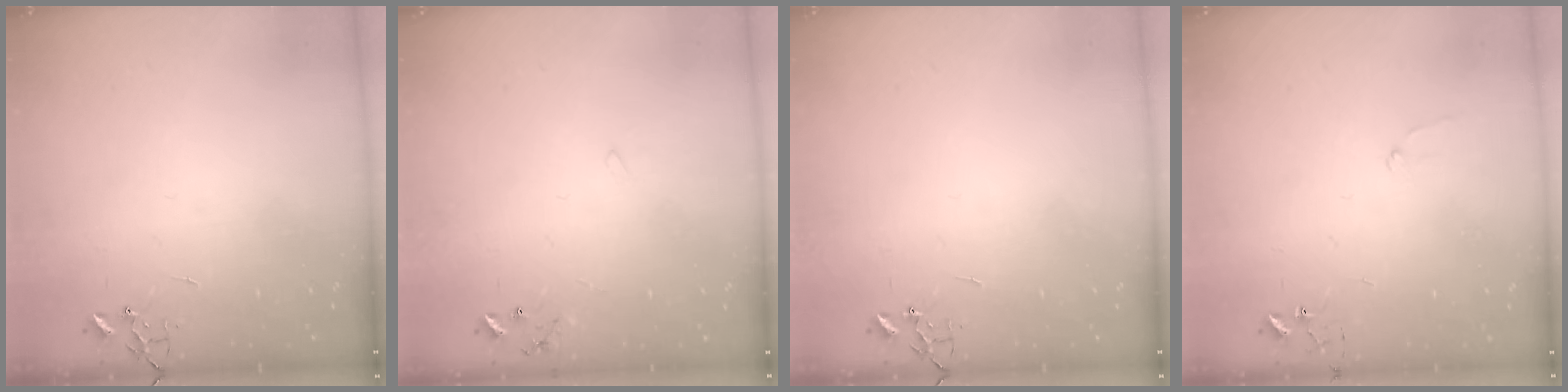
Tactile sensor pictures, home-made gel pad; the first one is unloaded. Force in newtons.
{"total": 6.1, "press": 6.1, "slide": 0.5}
{"total": 0.0}
{"total": 6.6, "press": 6.6, "slide": 0.8}